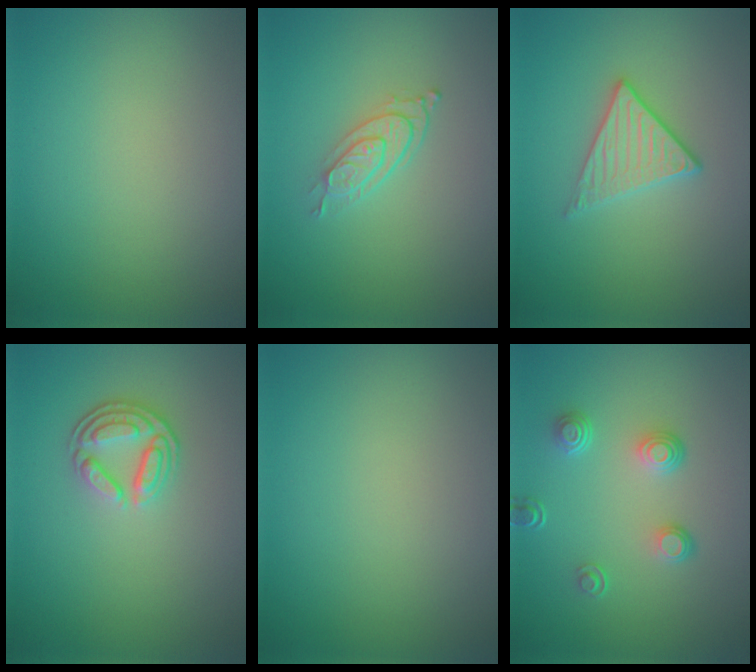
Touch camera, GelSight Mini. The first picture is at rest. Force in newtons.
{"total": 2.7, "press": 2.1, "slide": 1.6}
{"total": 2.8, "press": 2.6, "slide": 1.1}
{"total": 3.7, "press": 2.8, "slide": 2.5}
{"total": 0.0}
{"total": 2.6, "press": 1.7, "slide": 2.0}